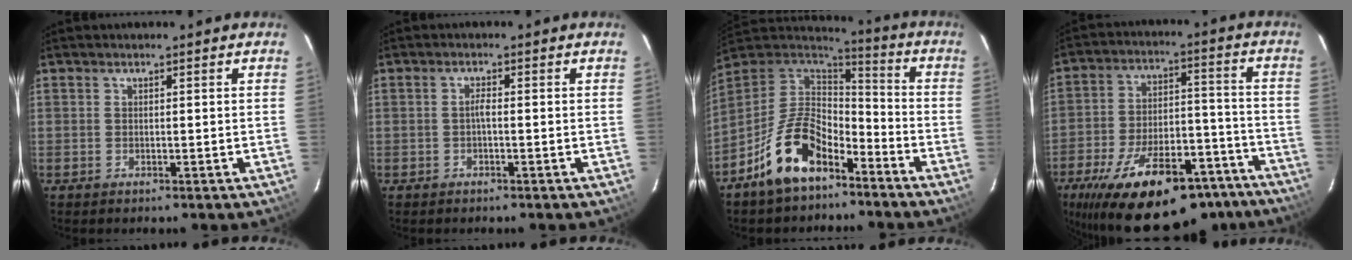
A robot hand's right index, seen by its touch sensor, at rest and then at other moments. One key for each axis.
{"total": 1.2, "fx": -0.4, "fy": 0.2, "fz": 1.1, "tx": -0.022, "ty": 0.006, "tz": -0.009}
{"total": 15.6, "fx": -9.4, "fy": 7.9, "fz": 9.6, "tx": -0.201, "ty": 0.019, "tz": -0.167}
{"total": 29.4, "fx": -21.7, "fy": 11.2, "fz": 16.5, "tx": -0.286, "ty": 0.000, "tz": -0.301}